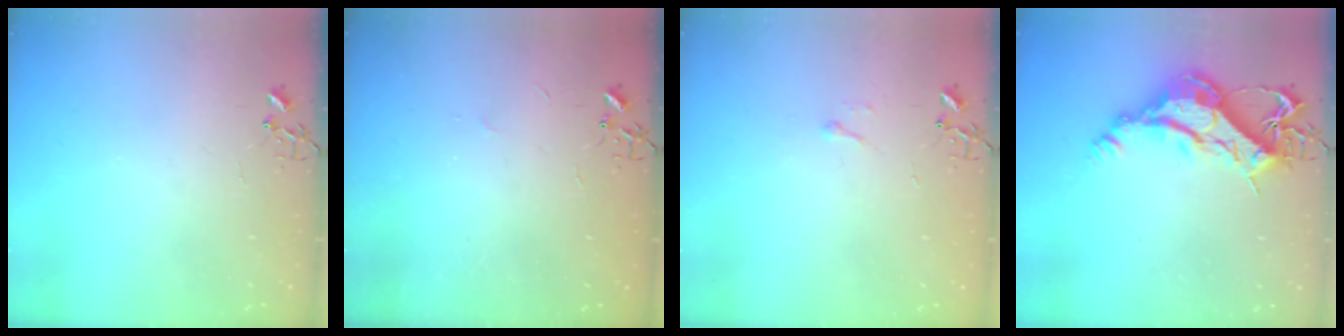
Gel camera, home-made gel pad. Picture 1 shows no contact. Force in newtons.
{"total": 2.1, "press": 2.1, "slide": 0.4}
{"total": 3.9, "press": 3.9, "slide": 0.6}
{"total": 14.3, "press": 14.2, "slide": 1.5}